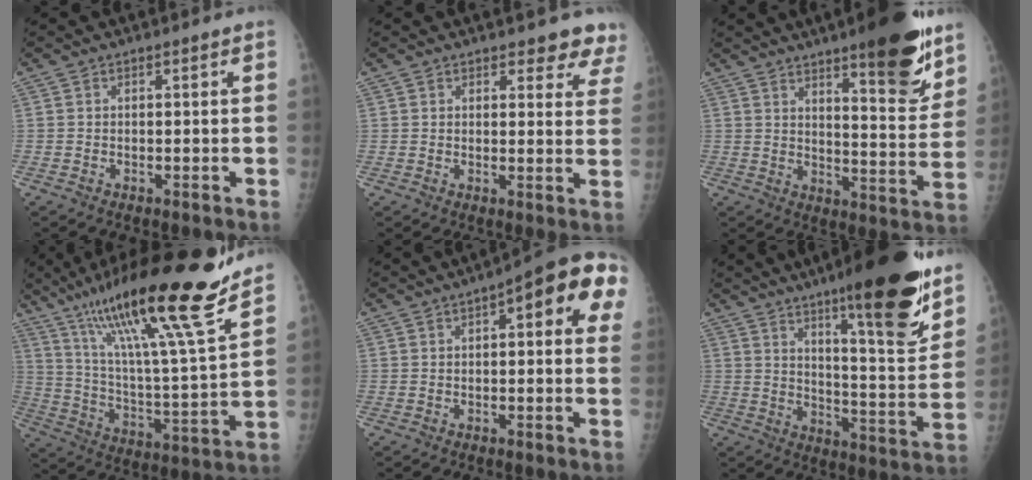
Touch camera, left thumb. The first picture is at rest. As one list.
[{"total": 6.9, "force": [6.0, 3.1, 1.0], "torque": [0.040, -0.032, 0.048]}, {"total": 15.9, "force": [10.4, 3.5, 11.4], "torque": [-0.127, -0.071, 0.154]}, {"total": 26.5, "force": [18.5, 2.3, 18.9], "torque": [-0.301, -0.058, 0.317]}, {"total": 14.5, "force": [4.8, 4.8, 12.8], "torque": [-0.129, 0.015, 0.045]}, {"total": 21.8, "force": [14.1, 3.7, 16.2], "torque": [-0.208, -0.080, 0.217]}]